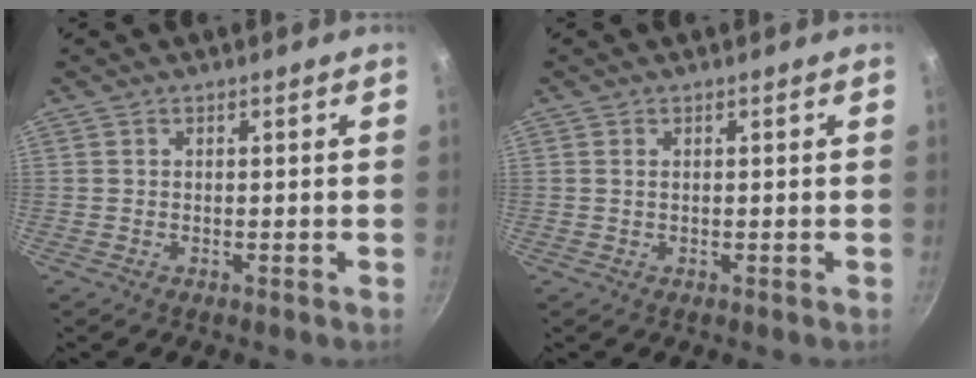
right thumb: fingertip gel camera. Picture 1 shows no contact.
{"total": 0.6, "force": [0.2, 0.3, 0.4], "torque": [-0.009, 0.001, 0.003]}